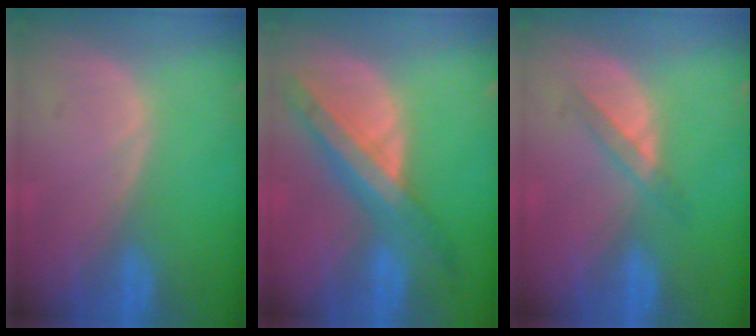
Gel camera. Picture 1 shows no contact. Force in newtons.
{"total": 8.1, "press": 7.2, "slide": 3.7}
{"total": 2.6, "press": 2.4, "slide": 1.0}